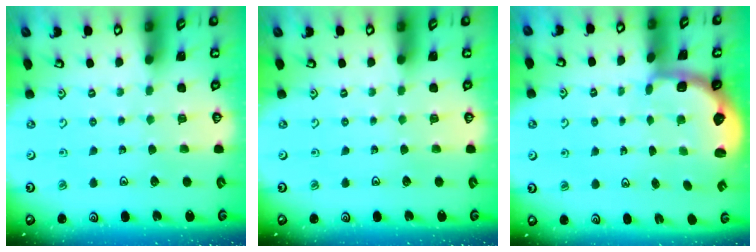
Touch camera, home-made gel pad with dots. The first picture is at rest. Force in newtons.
{"total": 0.0}
{"total": 2.6, "press": 2.1, "slide": 1.7}